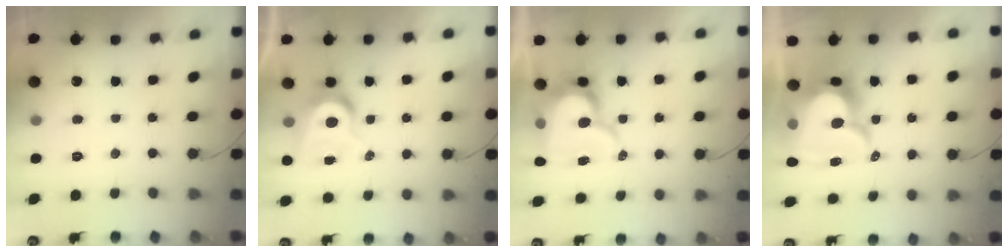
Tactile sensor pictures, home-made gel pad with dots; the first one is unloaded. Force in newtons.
{"total": 7.4, "press": 7.4, "slide": 0.7}
{"total": 13.4, "press": 13.3, "slide": 1.1}
{"total": 18.6, "press": 18.6, "slide": 1.3}